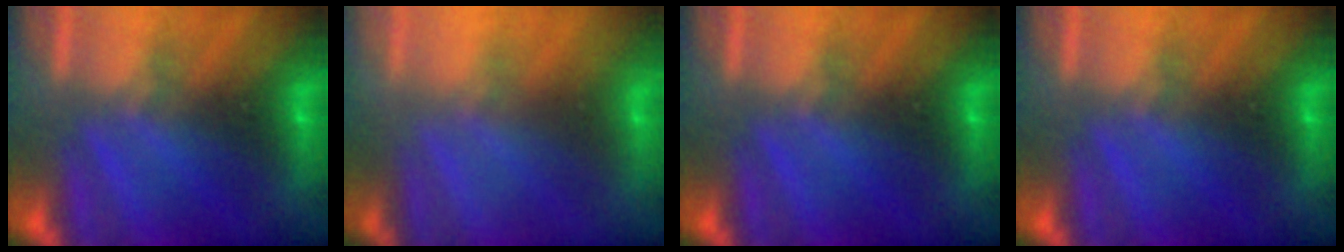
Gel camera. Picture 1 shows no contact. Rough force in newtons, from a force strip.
{"total": 3.2}
{"total": 0.0}
{"total": 0.0}